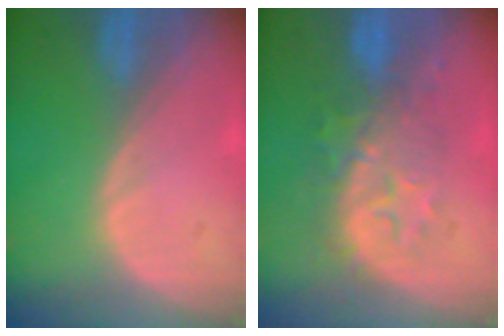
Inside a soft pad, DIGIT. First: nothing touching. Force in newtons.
{"total": 8.4, "press": 8.3, "slide": 1.3}